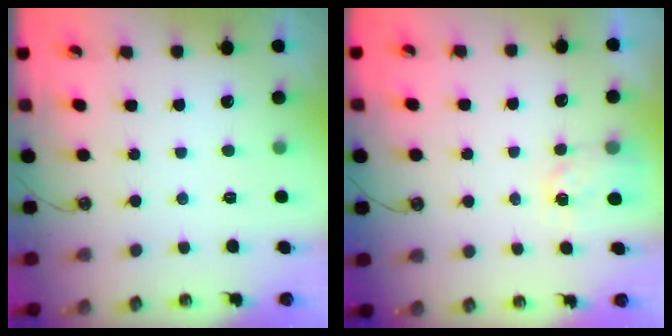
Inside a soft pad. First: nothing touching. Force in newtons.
{"total": 3.0, "press": 2.9, "slide": 0.3}